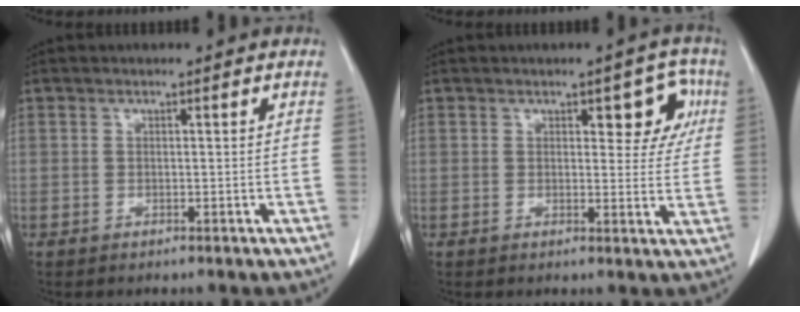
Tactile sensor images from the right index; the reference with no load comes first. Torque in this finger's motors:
{"motor_torque": [0.15, 0.15, 0.05, 0.04]}